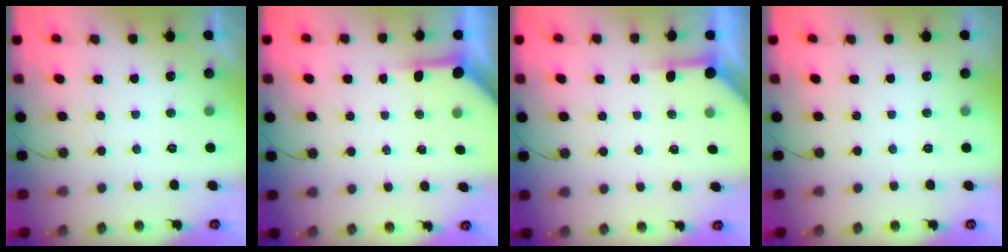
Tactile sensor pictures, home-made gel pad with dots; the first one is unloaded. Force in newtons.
{"total": 3.9, "press": 3.9, "slide": 0.4}
{"total": 3.9, "press": 3.9, "slide": 0.5}
{"total": 0.0}